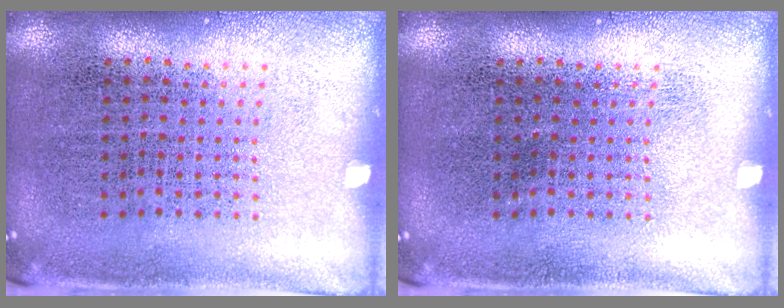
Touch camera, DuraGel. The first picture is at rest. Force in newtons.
{"total": 0.0}